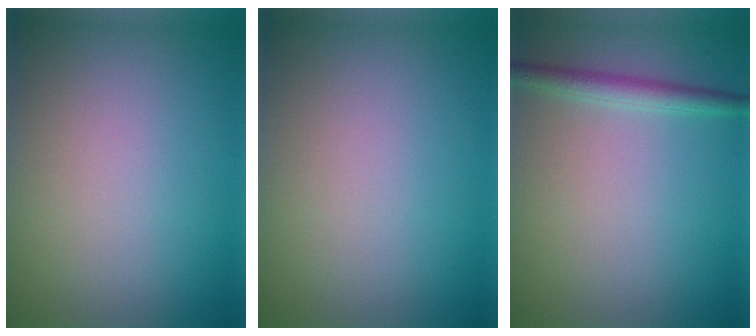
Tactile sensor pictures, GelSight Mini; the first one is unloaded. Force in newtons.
{"total": 0.0}
{"total": 2.1, "press": 2.1, "slide": 0.0}